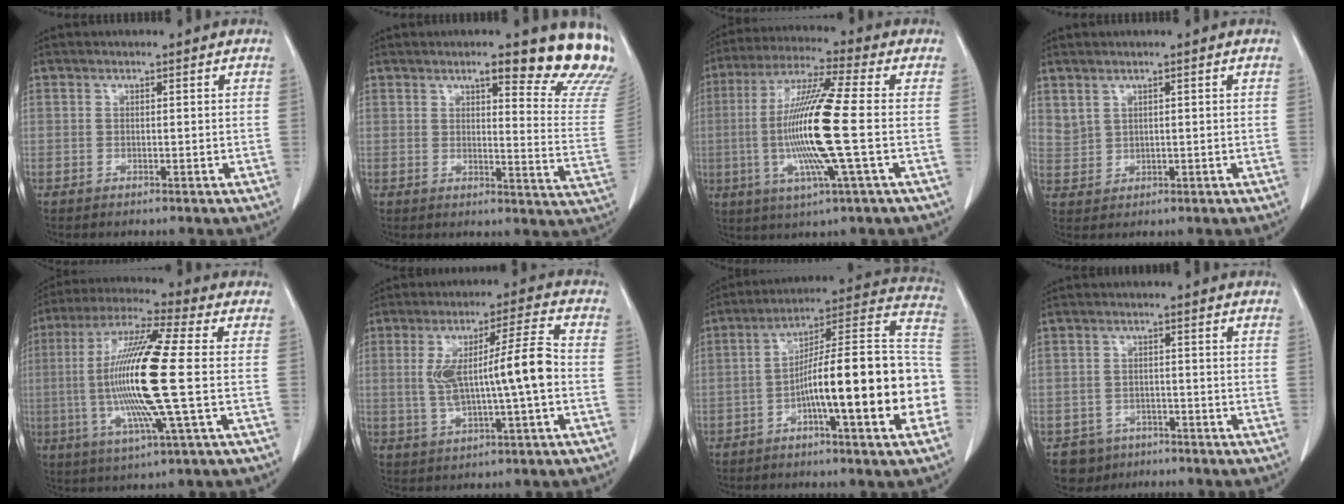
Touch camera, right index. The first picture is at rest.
{"total": 14.8, "force": [12.1, 2.1, 8.3], "torque": [-0.077, -0.062, 0.124]}
{"total": 15.5, "force": [-1.7, -0.4, 15.4], "torque": [-0.311, -0.009, -0.041]}
{"total": 2.6, "force": [1.9, 1.6, 0.6], "torque": [-0.011, 0.000, 0.048]}
{"total": 17.2, "force": [-1.1, 0.1, 17.2], "torque": [-0.351, -0.007, -0.030]}
{"total": 10.8, "force": [-0.4, 0.7, 10.8], "torque": [-0.196, 0.019, -0.003]}
{"total": 20.9, "force": [-5.2, 2.0, 20.1], "torque": [-0.228, 0.036, -0.075]}
{"total": 4.7, "force": [-3.2, 3.4, -0.2], "torque": [0.007, 0.008, -0.050]}